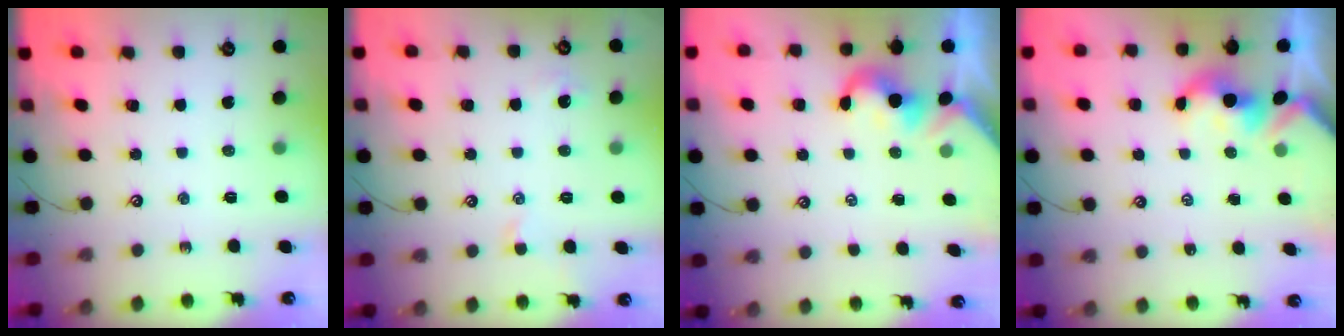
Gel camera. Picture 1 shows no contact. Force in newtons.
{"total": 0.9, "press": 0.7, "slide": 0.5}
{"total": 1.1, "press": 1.1, "slide": 0.3}
{"total": 1.7, "press": 1.7, "slide": 0.2}